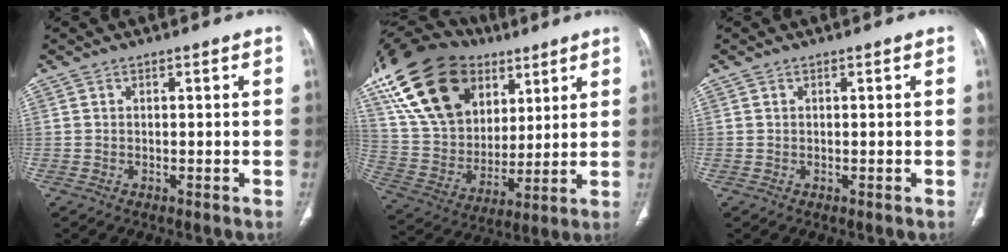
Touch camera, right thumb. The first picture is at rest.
{"total": 26.5, "force": [12.8, 17.8, 14.9], "torque": [-0.271, -0.001, 0.234]}
{"total": 0.0}